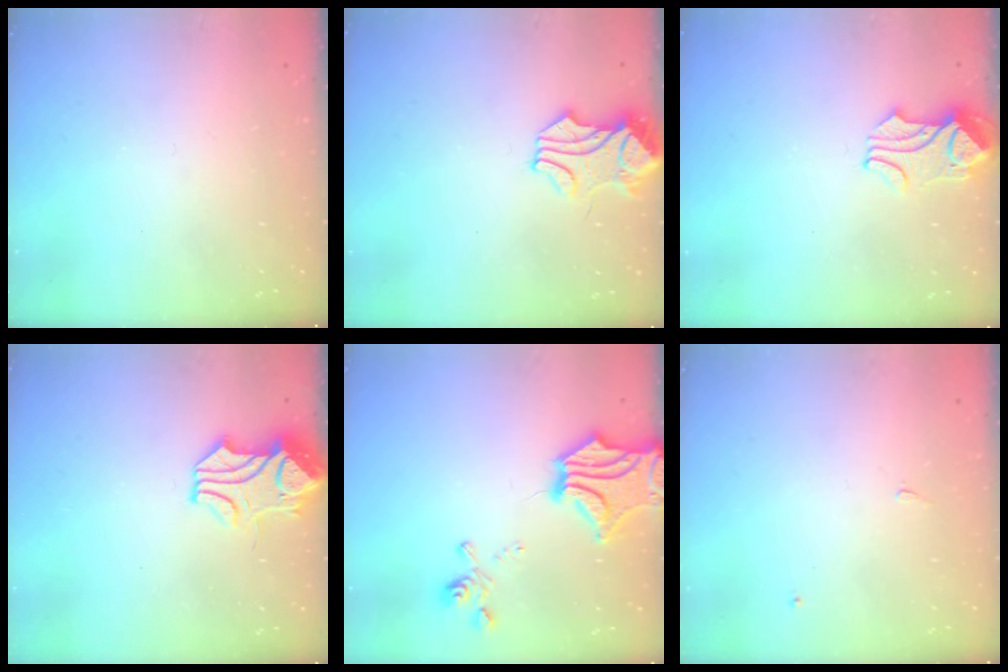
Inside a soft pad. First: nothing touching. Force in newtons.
{"total": 1.7, "press": 1.5, "slide": 0.8}
{"total": 2.7, "press": 2.6, "slide": 0.5}
{"total": 2.2, "press": 2.1, "slide": 0.7}
{"total": 5.9, "press": 5.2, "slide": 2.7}
{"total": 0.0}